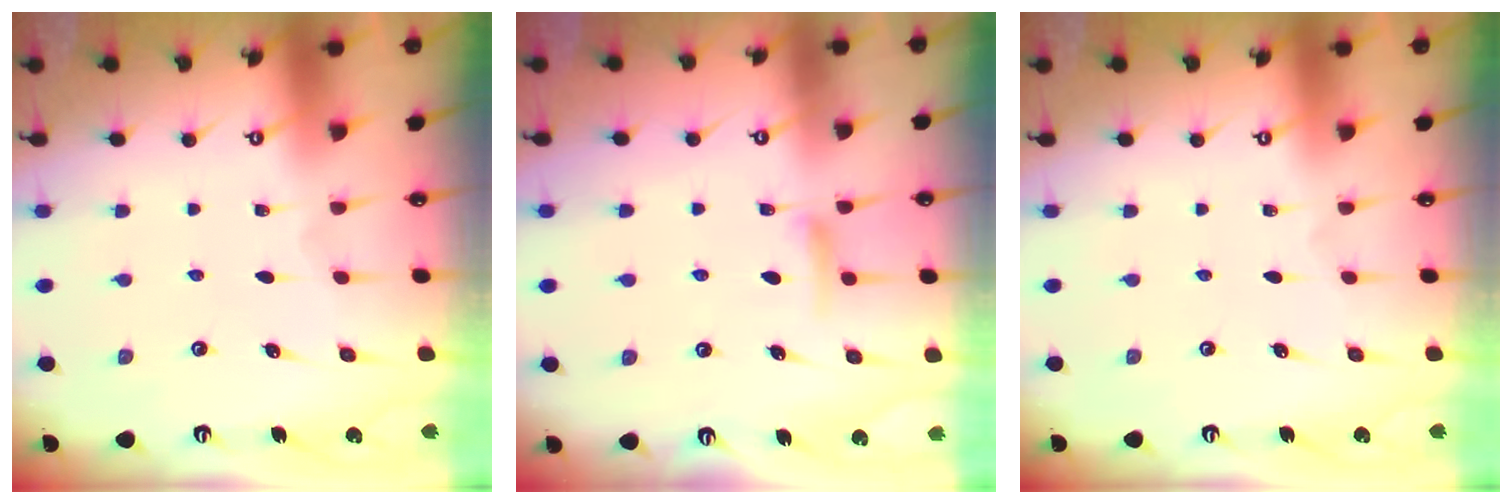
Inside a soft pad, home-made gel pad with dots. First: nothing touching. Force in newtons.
{"total": 7.9, "press": 7.8, "slide": 0.8}
{"total": 0.0}